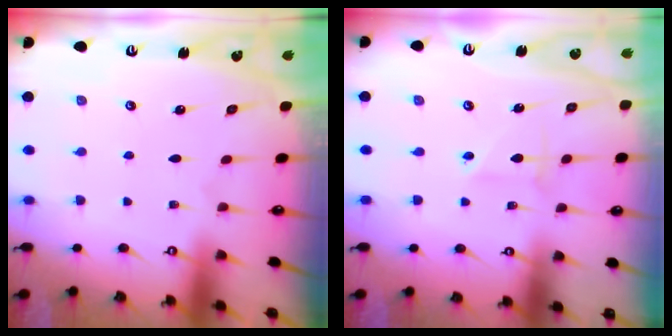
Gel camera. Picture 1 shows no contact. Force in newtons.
{"total": 3.9, "press": 3.9, "slide": 0.4}